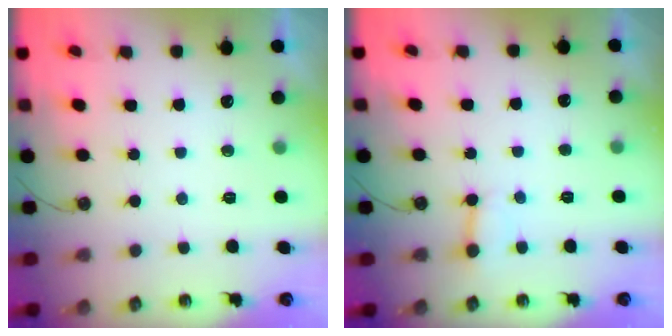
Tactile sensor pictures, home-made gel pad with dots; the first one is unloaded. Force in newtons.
{"total": 3.2, "press": 3.2, "slide": 0.6}